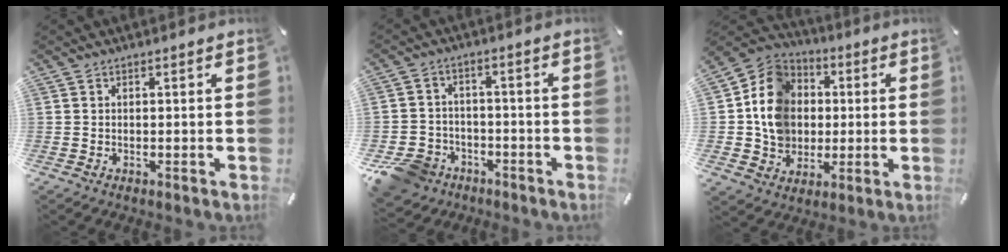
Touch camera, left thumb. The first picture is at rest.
{"total": 9.1, "force": [-5.6, 6.7, 2.4], "torque": [-0.058, 0.044, -0.102]}
{"total": 13.7, "force": [-0.1, 12.5, 5.6], "torque": [-0.121, 0.016, 0.004]}